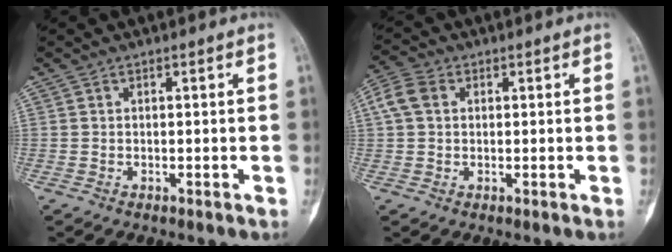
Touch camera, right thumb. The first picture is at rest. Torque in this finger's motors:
{"motor_torque": [0.36, 0.26, 0.36, -0.19, 0.10]}